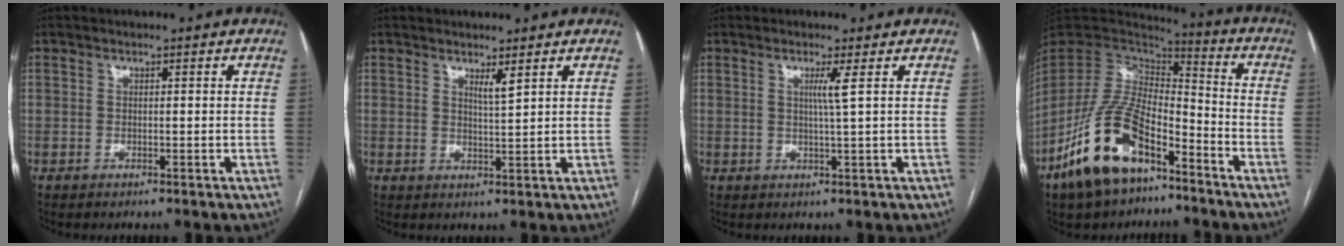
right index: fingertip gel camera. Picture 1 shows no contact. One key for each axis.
{"total": 2.0, "fx": 1.4, "fy": -0.2, "fz": 1.4, "tx": -0.026, "ty": -0.011, "tz": 0.027}
{"total": 2.4, "fx": 0.7, "fy": -0.9, "fz": 2.1, "tx": -0.041, "ty": -0.005, "tz": 0.016}
{"total": 17.4, "fx": -10.5, "fy": 7.1, "fz": 11.9, "tx": -0.247, "ty": 0.001, "tz": -0.194}